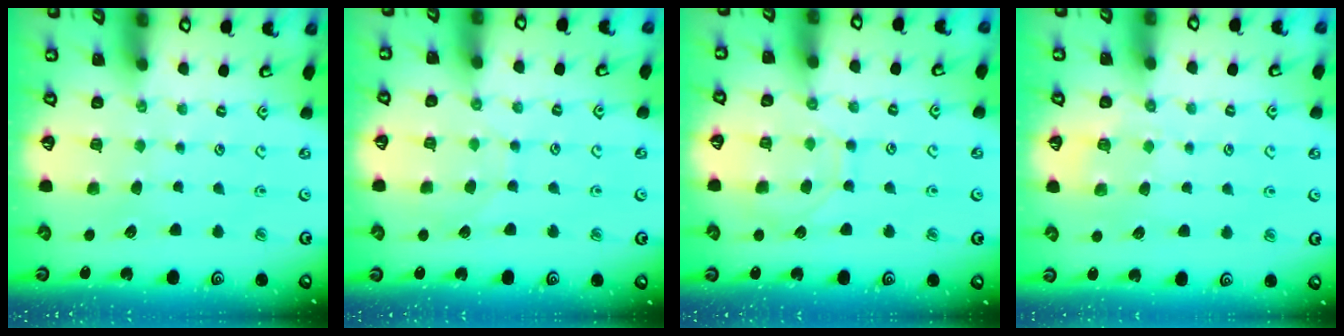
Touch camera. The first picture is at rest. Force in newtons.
{"total": 5.2, "press": 5.2, "slide": 0.7}
{"total": 7.9, "press": 7.8, "slide": 0.8}
{"total": 4.9, "press": 4.8, "slide": 1.2}